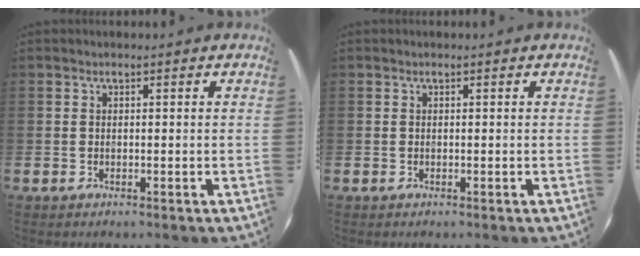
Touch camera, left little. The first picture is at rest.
{"total": 0.0}